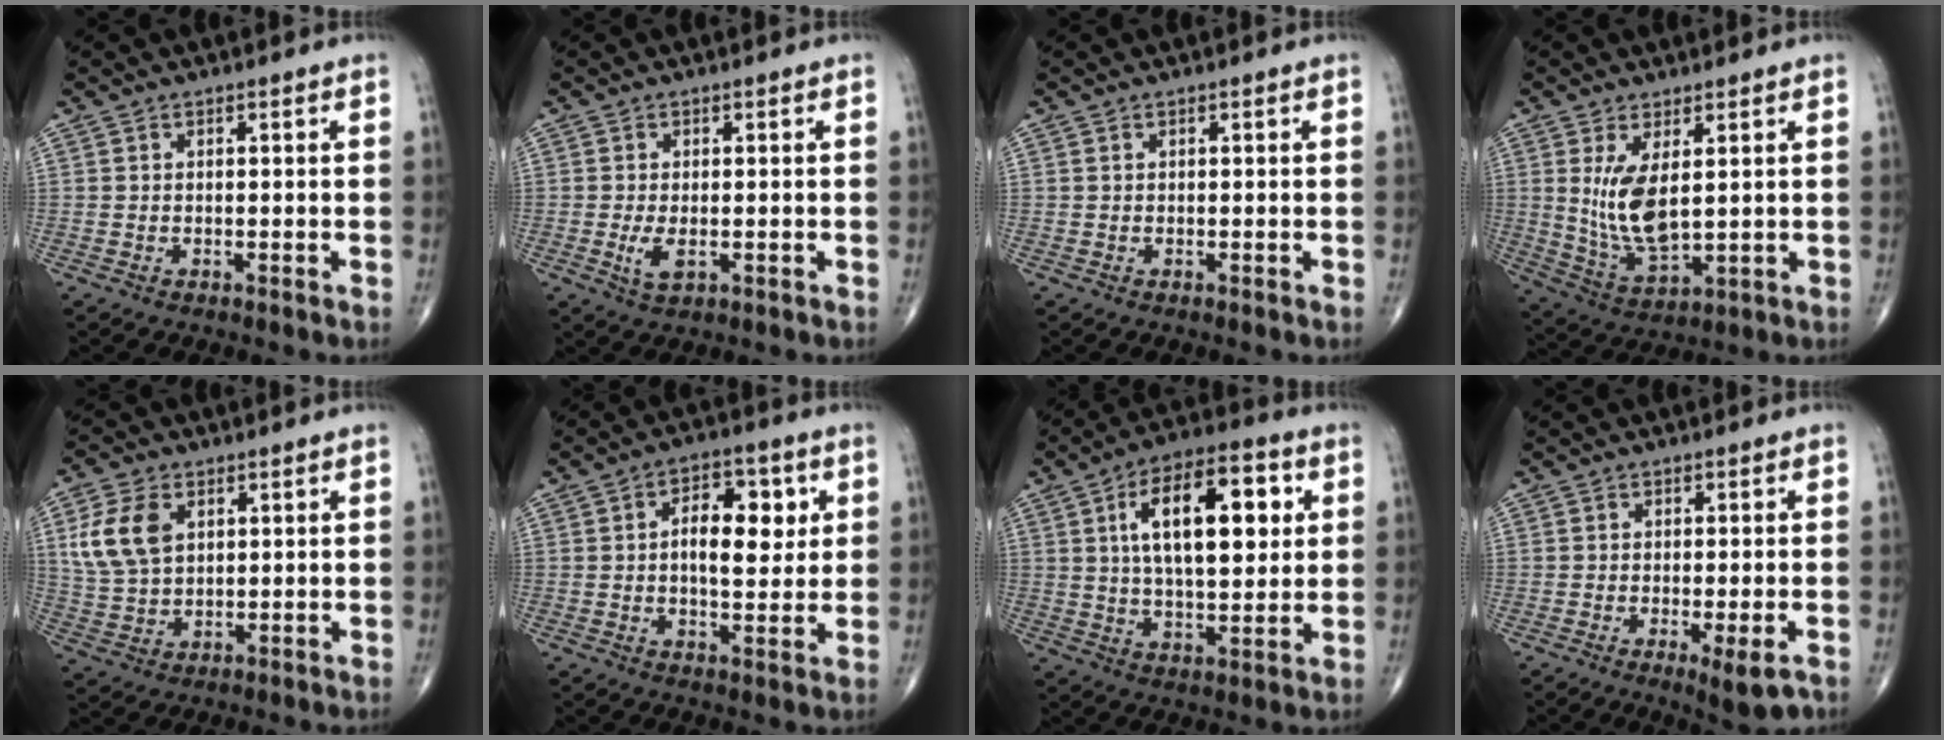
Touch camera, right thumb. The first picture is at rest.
{"total": 3.3, "force": [-0.7, 1.6, 2.8], "torque": [-0.058, -0.008, -0.010]}
{"total": 0.0}
{"total": 10.2, "force": [2.2, 4.4, 9.0], "torque": [-0.174, -0.030, 0.059]}
{"total": 10.1, "force": [3.1, 6.6, 7.0], "torque": [-0.135, -0.004, 0.067]}
{"total": 10.2, "force": [1.9, 5.5, 8.4], "torque": [-0.097, 0.000, 0.027]}
{"total": 18.2, "force": [4.7, 8.4, 15.5], "torque": [-0.227, 0.003, 0.074]}
{"total": 5.5, "force": [-2.3, 1.3, 4.8], "torque": [-0.073, -0.009, -0.030]}